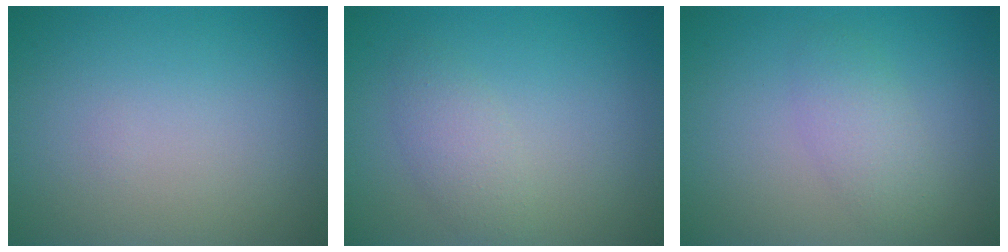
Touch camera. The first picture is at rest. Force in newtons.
{"total": 2.1, "press": 2.1, "slide": 0.1}
{"total": 2.2, "press": 2.2, "slide": 0.0}